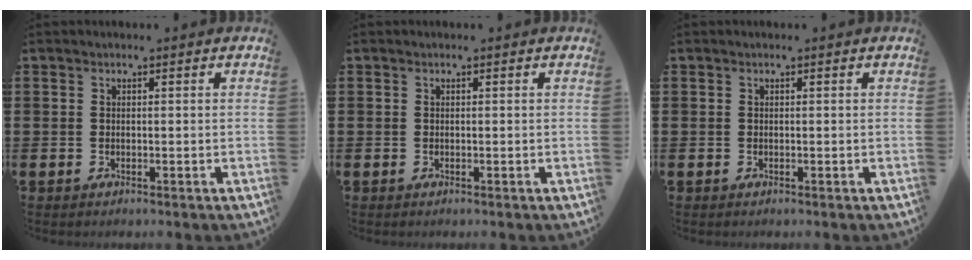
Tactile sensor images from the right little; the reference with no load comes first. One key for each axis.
{"total": 0.0}
{"total": 0.0}